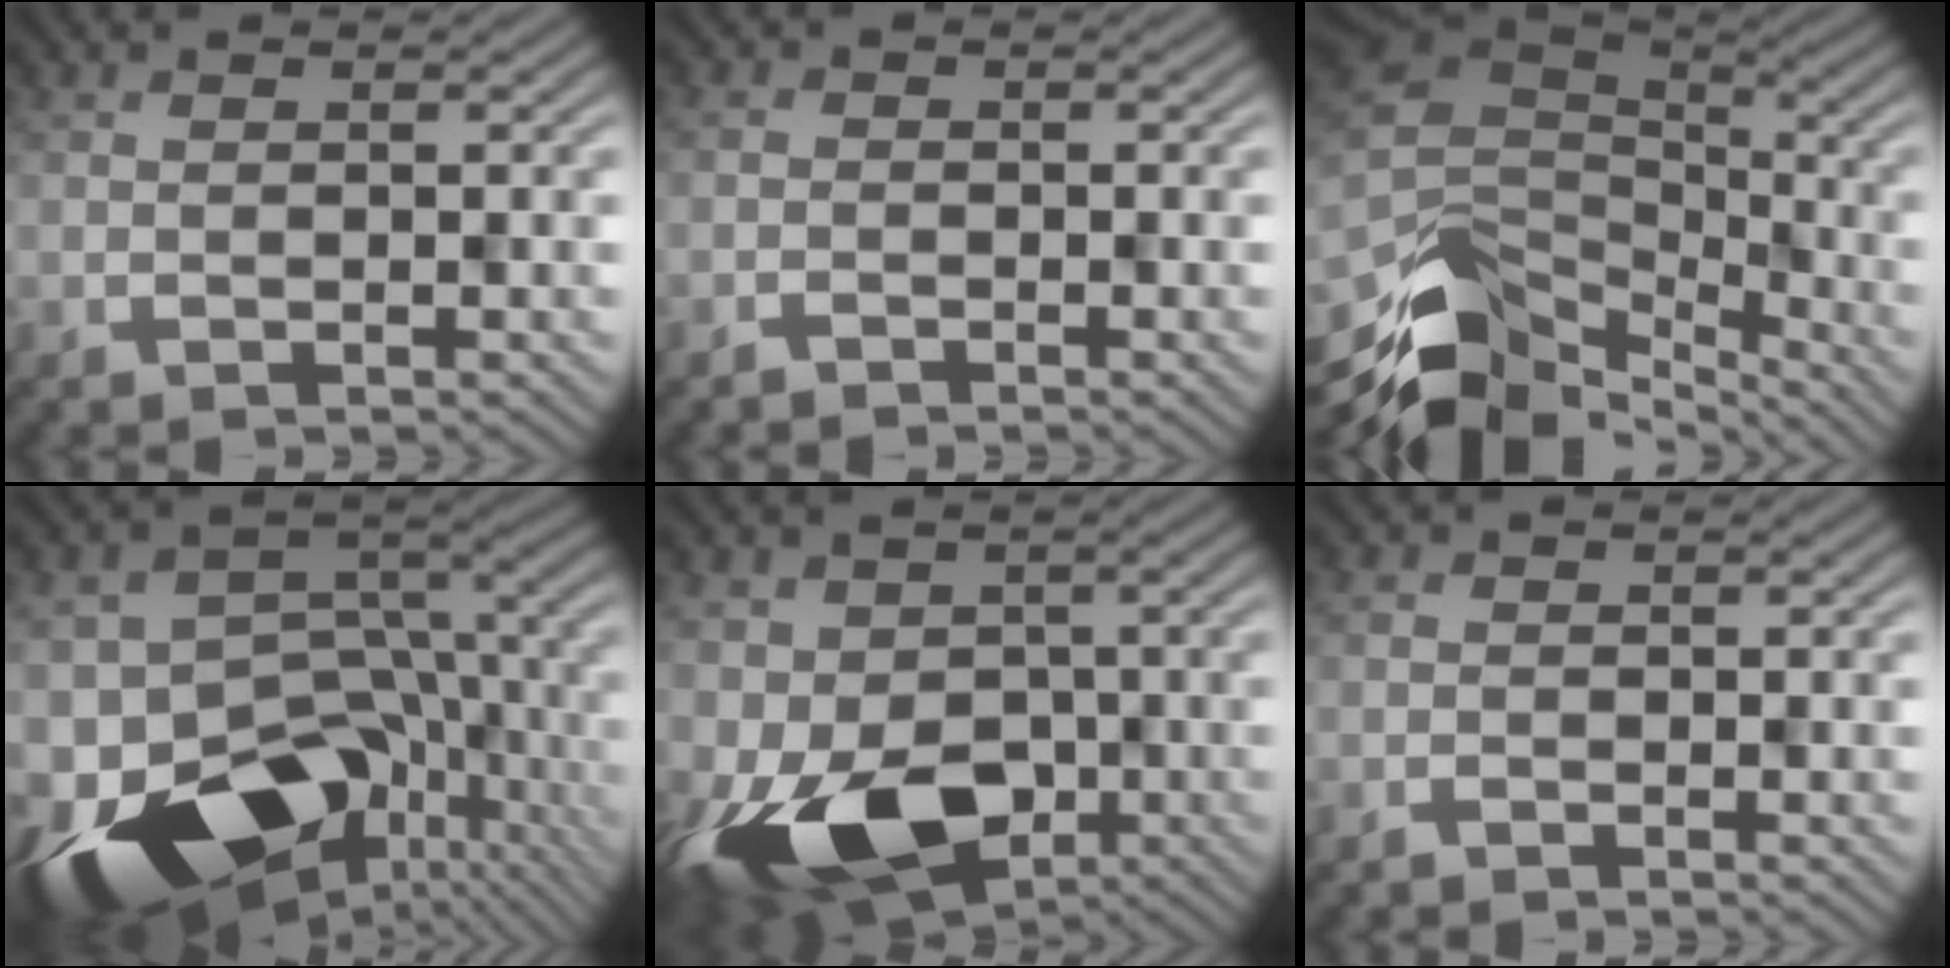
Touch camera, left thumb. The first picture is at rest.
{"total": 1.2, "force": [-0.9, 0.5, -0.5], "torque": [0.014, 0.001, -0.017]}
{"total": 11.0, "force": [-6.2, 5.8, 7.0], "torque": [-0.183, -0.013, -0.107]}
{"total": 16.3, "force": [-7.1, 10.0, 10.8], "torque": [-0.208, -0.031, -0.102]}
{"total": 15.1, "force": [-6.4, 9.4, 10.0], "torque": [-0.181, -0.041, -0.098]}
{"total": 1.0, "force": [-0.8, 0.4, -0.4], "torque": [0.013, 0.001, -0.014]}